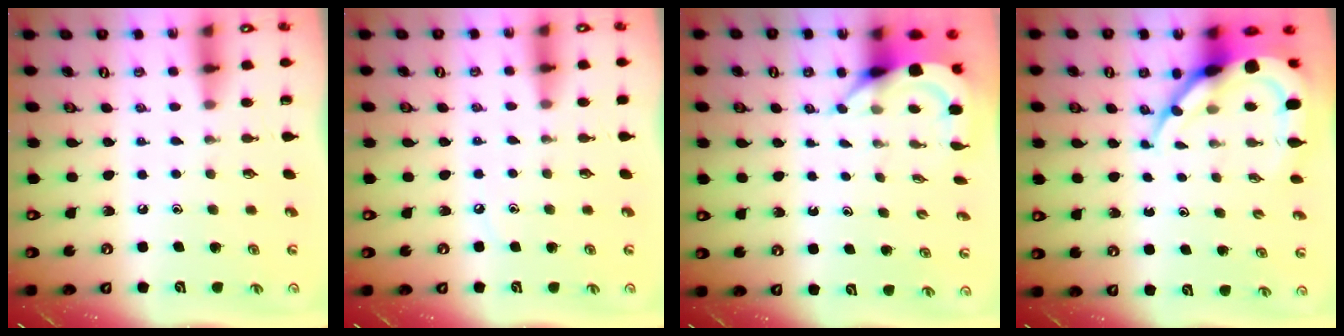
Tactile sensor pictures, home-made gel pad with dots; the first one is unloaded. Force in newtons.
{"total": 3.5, "press": 3.4, "slide": 0.5}
{"total": 4.9, "press": 4.8, "slide": 0.4}
{"total": 11.4, "press": 11.3, "slide": 1.2}